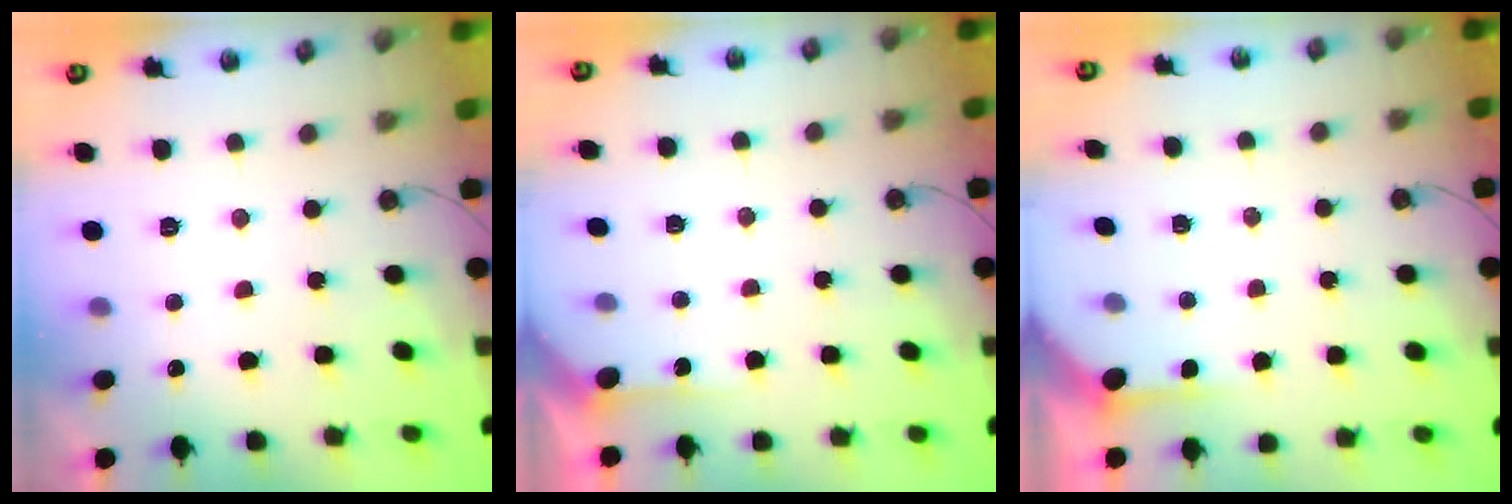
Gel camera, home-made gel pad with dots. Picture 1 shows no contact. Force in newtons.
{"total": 3.3, "press": 3.3, "slide": 0.3}
{"total": 2.8, "press": 2.7, "slide": 0.3}